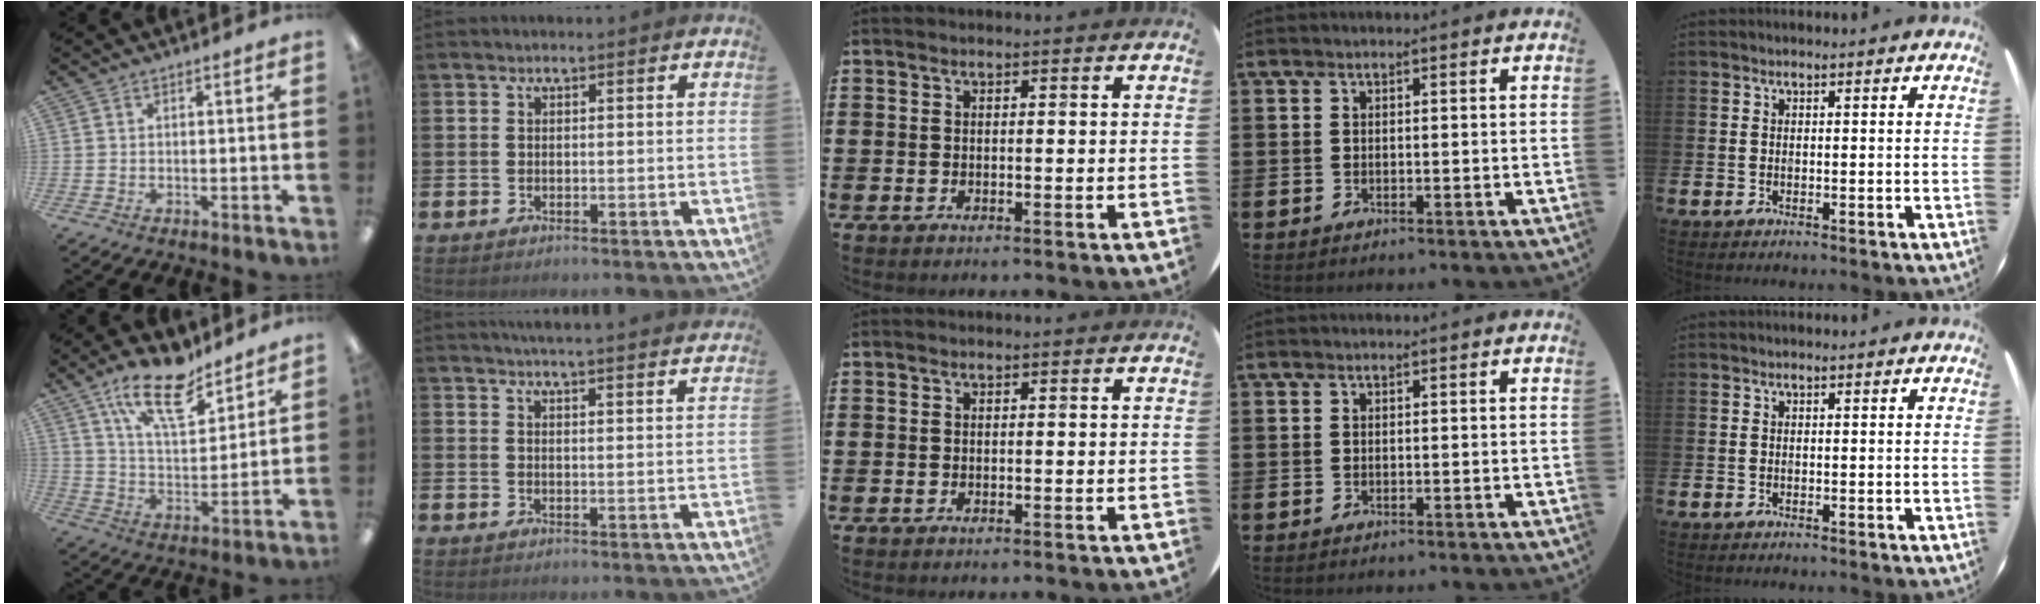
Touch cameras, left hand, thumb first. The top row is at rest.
{"thumb": {"total": 16.5, "force": [11.4, 6.5, 10.0], "torque": [-0.161, -0.056, 0.195]}, "index": {"total": 4.2, "force": [4.1, -0.6, 0.4], "torque": [-0.013, -0.023, 0.073]}}